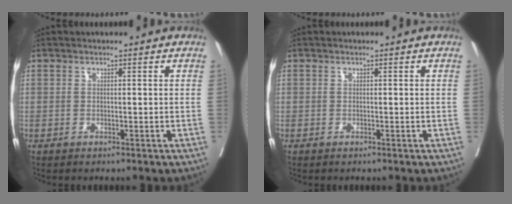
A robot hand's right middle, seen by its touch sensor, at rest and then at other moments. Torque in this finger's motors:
{"motor_torque": [0.01, -0.03, -0.02, -0.01]}